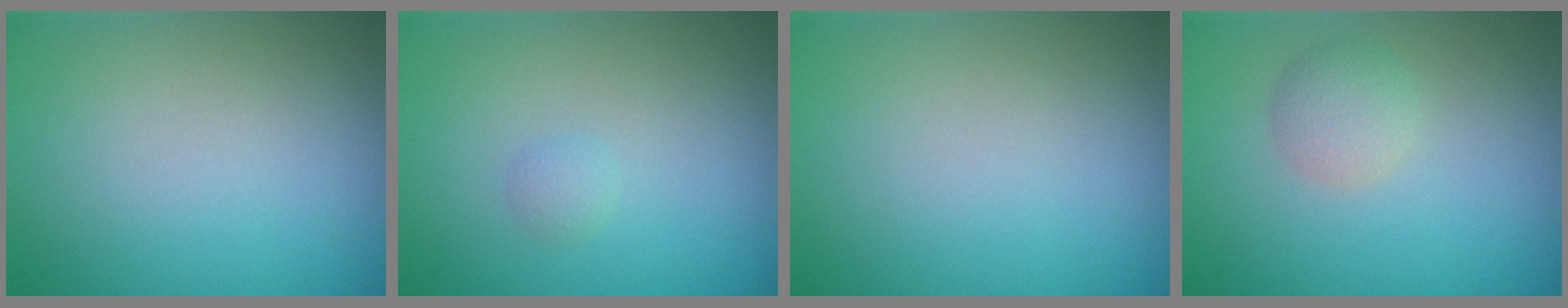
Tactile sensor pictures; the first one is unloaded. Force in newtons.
{"total": 0.8, "press": 0.8, "slide": 0.1}
{"total": 0.0}
{"total": 2.1, "press": 2.1, "slide": 0.1}